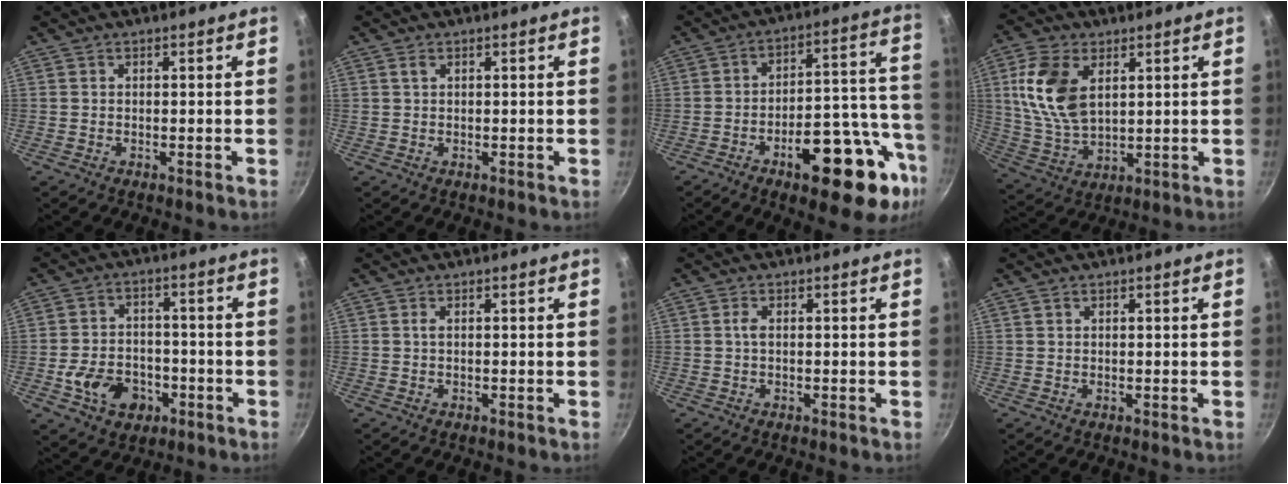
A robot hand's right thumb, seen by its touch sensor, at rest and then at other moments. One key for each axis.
{"total": 1.1, "fx": 0.5, "fy": 0.7, "fz": 0.6, "tx": -0.010, "ty": 0.001, "tz": 0.010}
{"total": 21.2, "fx": -9.6, "fy": 8.6, "fz": 16.8, "tx": -0.179, "ty": 0.055, "tz": -0.132}
{"total": 13.7, "fx": 4.1, "fy": 8.1, "fz": 10.2, "tx": -0.191, "ty": -0.014, "tz": 0.088}
{"total": 10.8, "fx": -4.0, "fy": 7.9, "fz": 6.1, "tx": -0.080, "ty": 0.031, "tz": -0.062}
{"total": 0.6, "fx": 0.1, "fy": 0.2, "fz": 0.5, "tx": -0.011, "ty": 0.002, "tz": 0.001}
{"total": 1.3, "fx": 0.1, "fy": 0.6, "fz": 1.1, "tx": -0.023, "ty": 0.004, "tz": 0.000}
{"total": 0.5, "fx": 0.3, "fy": 0.3, "fz": 0.3, "tx": -0.003, "ty": 0.001, "tz": 0.007}